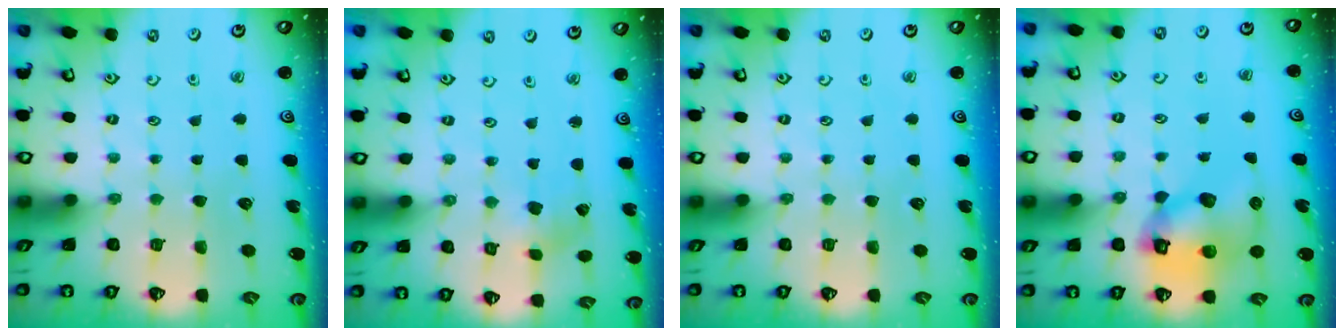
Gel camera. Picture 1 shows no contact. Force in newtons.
{"total": 0.5, "press": 0.5, "slide": 0.1}
{"total": 0.0}
{"total": 12.5, "press": 12.4, "slide": 1.7}